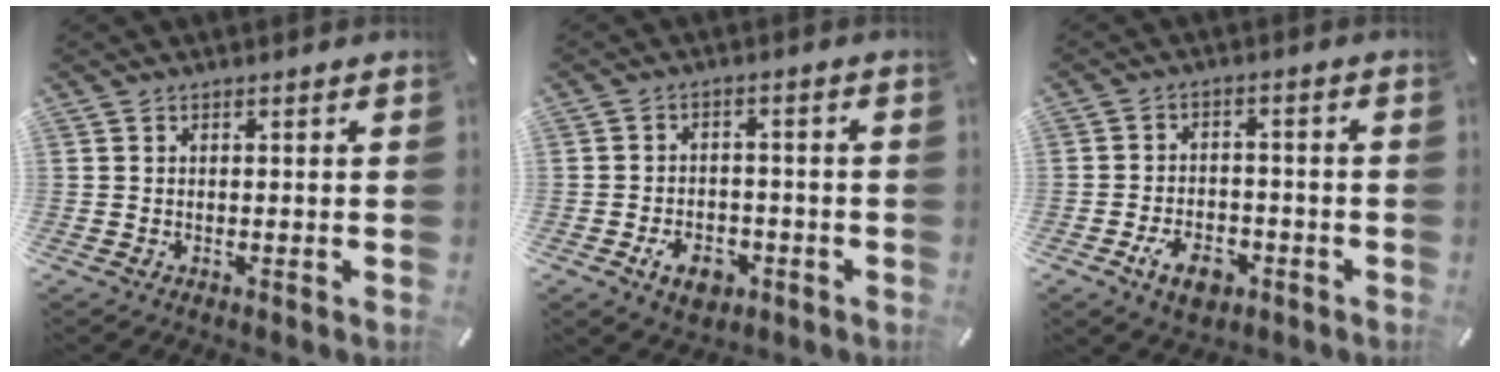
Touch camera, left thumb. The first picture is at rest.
{"total": 6.7, "force": [-3.1, 4.7, 3.6], "torque": [-0.065, 0.012, -0.056]}
{"total": 7.6, "force": [-3.7, 4.8, 4.6], "torque": [-0.086, 0.012, -0.068]}